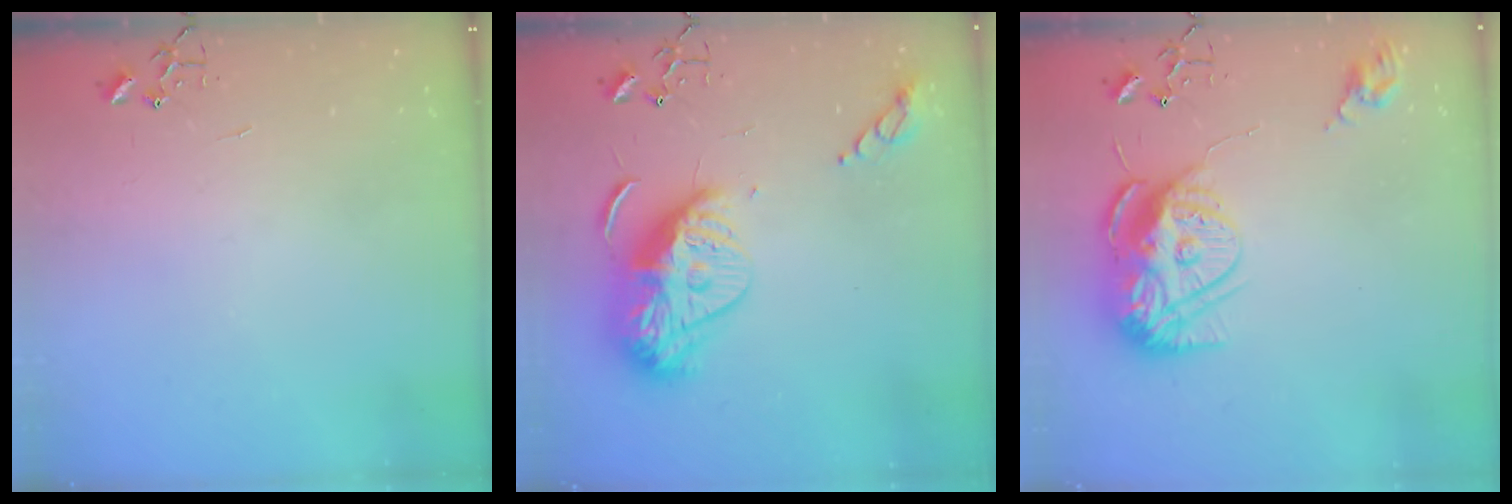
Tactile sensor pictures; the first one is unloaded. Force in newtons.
{"total": 16.7, "press": 16.7, "slide": 0.8}
{"total": 14.9, "press": 14.8, "slide": 1.2}